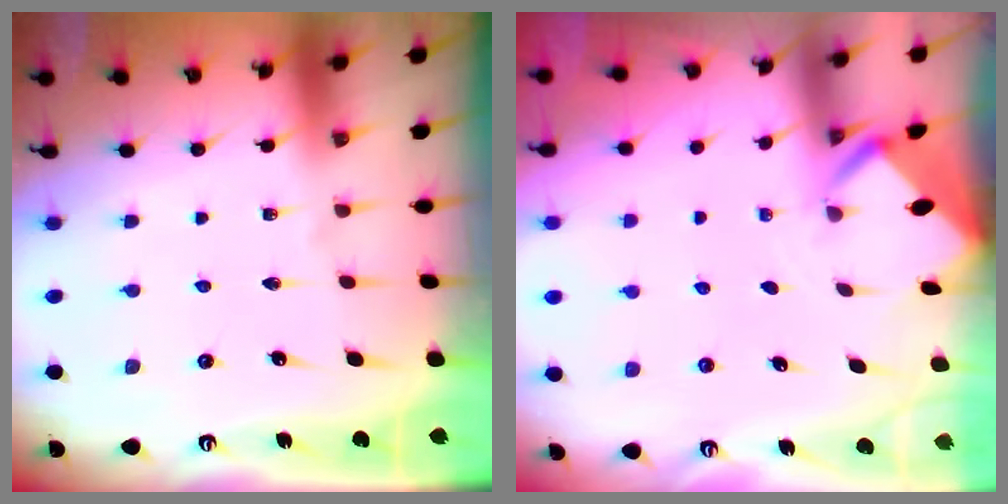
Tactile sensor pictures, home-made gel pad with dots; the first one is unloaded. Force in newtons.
{"total": 2.2, "press": 2.2, "slide": 0.1}